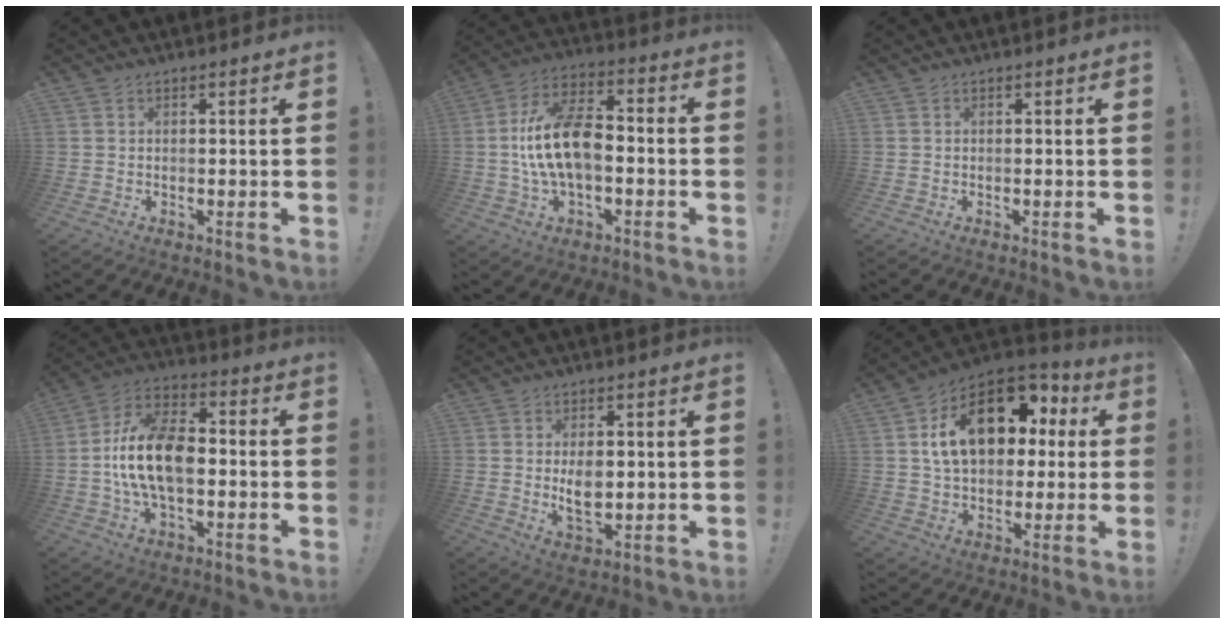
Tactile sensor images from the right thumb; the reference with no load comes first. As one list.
[{"total": 16.3, "force": [-1.4, 8.9, 13.6], "torque": [-0.252, 0.010, -0.022]}, {"total": 0.0}, {"total": 16.0, "force": [-1.9, 9.3, 12.9], "torque": [-0.245, 0.011, -0.032]}, {"total": 6.4, "force": [0.8, 4.0, 4.9], "torque": [-0.066, -0.009, 0.008]}, {"total": 20.1, "force": [5.9, 12.9, 14.1], "torque": [-0.215, -0.011, 0.109]}]